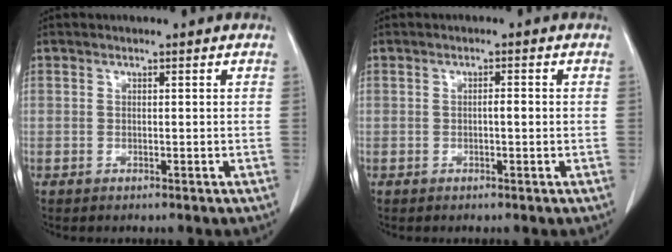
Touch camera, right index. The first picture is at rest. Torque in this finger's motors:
{"motor_torque": [0.36, -0.30, 0.19, 0.03]}